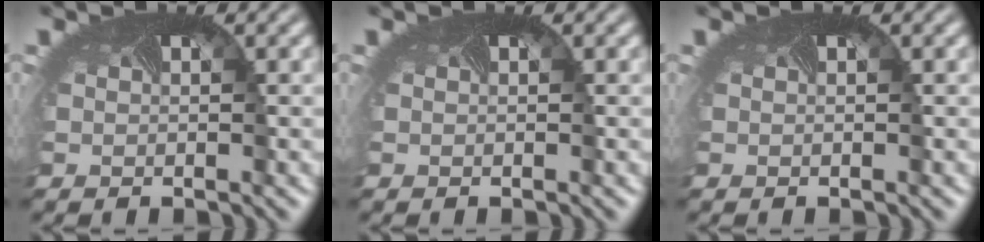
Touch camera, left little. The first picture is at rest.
{"total": 0.0}
{"total": 0.0}